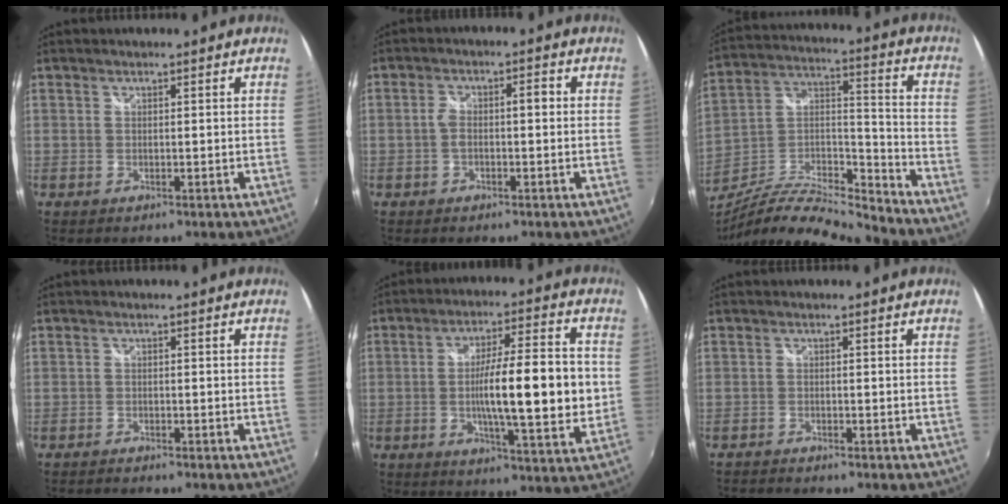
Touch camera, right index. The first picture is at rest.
{"total": 4.2, "force": [-0.6, 1.7, 3.7], "torque": [-0.068, 0.012, -0.011]}
{"total": 16.3, "force": [-14.4, 1.8, 7.4], "torque": [-0.146, 0.006, -0.266]}
{"total": 2.2, "force": [-2.2, 0.1, 0.5], "torque": [-0.025, -0.009, -0.039]}
{"total": 15.3, "force": [-0.7, 2.3, 15.2], "torque": [-0.245, -0.005, -0.010]}
{"total": 2.5, "force": [-2.4, 0.2, 0.4], "torque": [-0.024, -0.011, -0.047]}